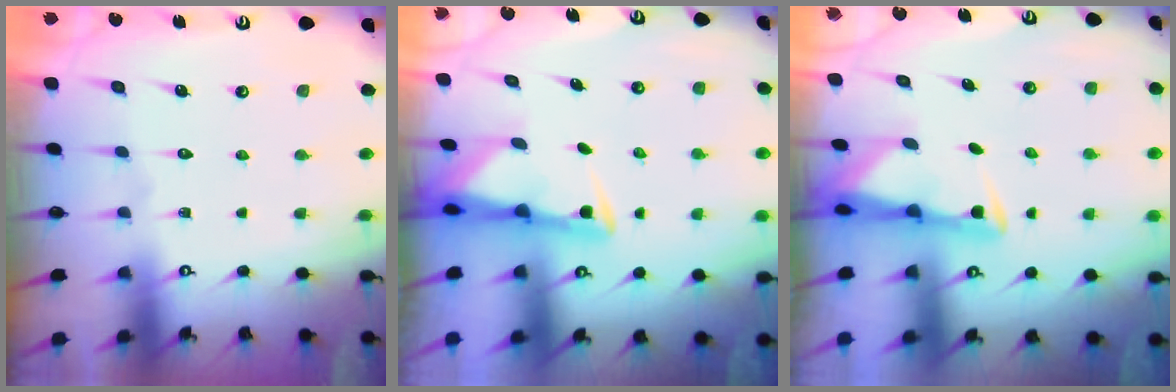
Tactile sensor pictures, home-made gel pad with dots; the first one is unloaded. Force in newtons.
{"total": 2.9, "press": 2.8, "slide": 0.7}
{"total": 3.0, "press": 2.9, "slide": 0.5}